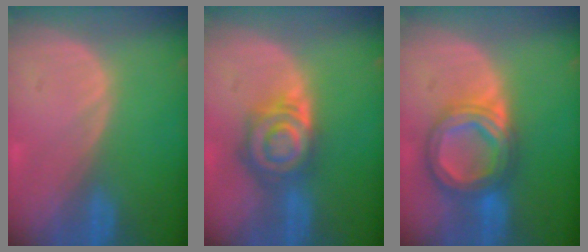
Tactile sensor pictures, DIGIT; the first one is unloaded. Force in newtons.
{"total": 7.9, "press": 6.9, "slide": 3.7}
{"total": 8.2, "press": 8.2, "slide": 0.6}